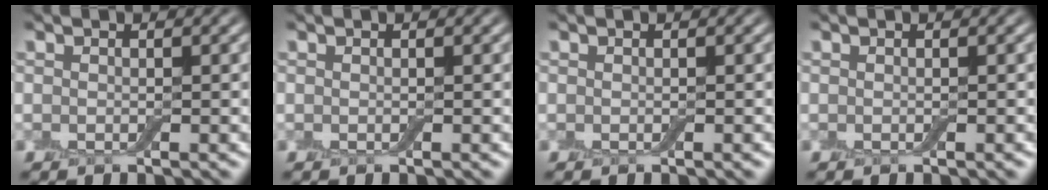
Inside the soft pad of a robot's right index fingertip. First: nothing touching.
{"total": 0.0}
{"total": 0.0}
{"total": 0.0}